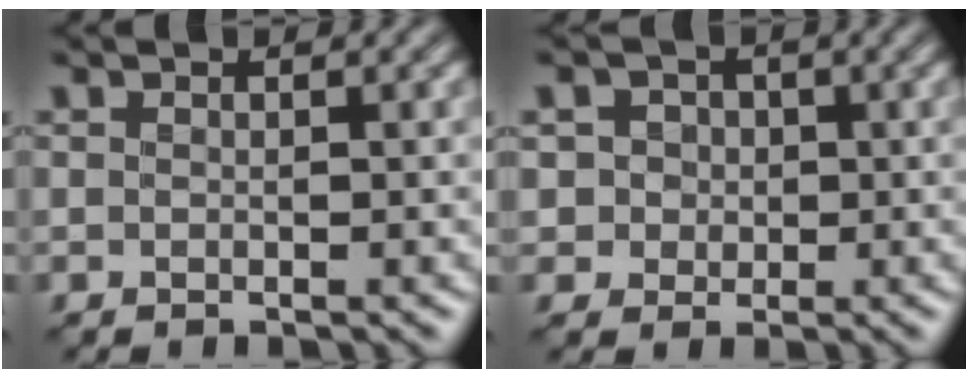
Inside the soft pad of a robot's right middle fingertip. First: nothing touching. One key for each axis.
{"total": 3.6, "fx": 1.1, "fy": 3.2, "fz": 1.2, "tx": -0.008, "ty": 0.016, "tz": 0.012}